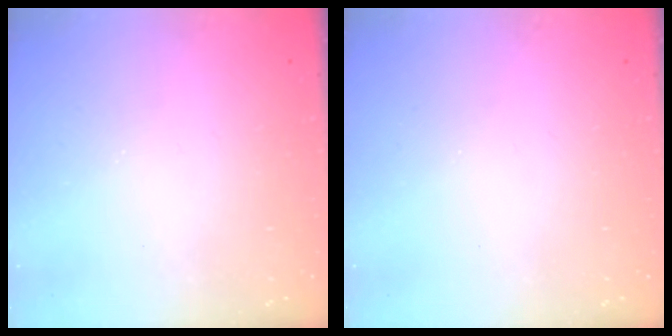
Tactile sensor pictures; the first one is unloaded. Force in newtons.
{"total": 0.0}